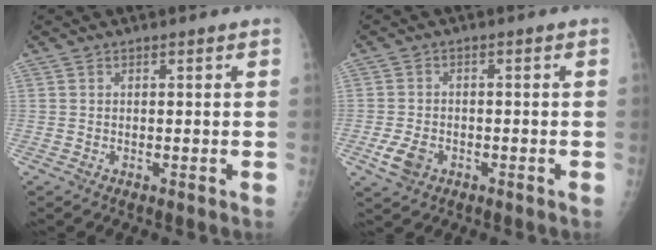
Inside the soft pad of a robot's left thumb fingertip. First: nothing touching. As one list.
[{"total": 4.4, "force": [-2.0, 3.1, 2.4], "torque": [-0.044, 0.004, -0.032]}]